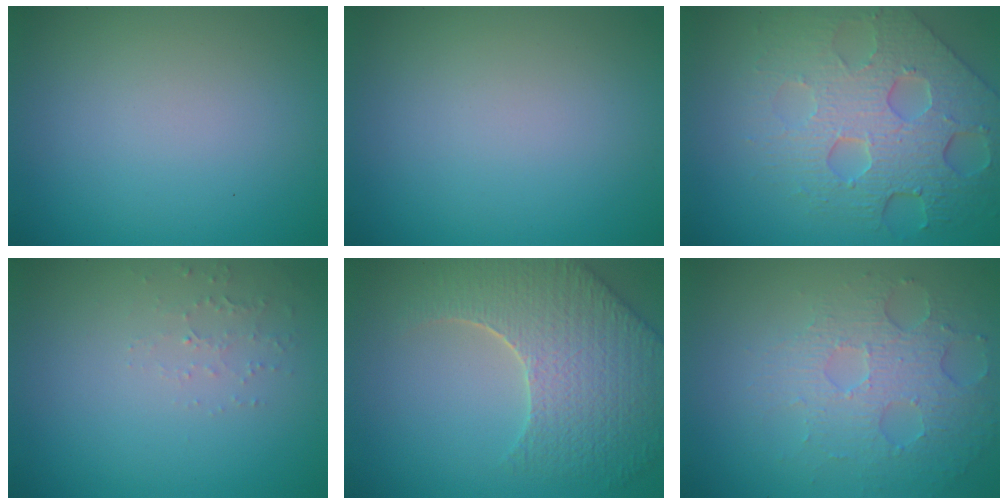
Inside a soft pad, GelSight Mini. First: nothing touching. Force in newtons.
{"total": 0.0}
{"total": 8.0, "press": 5.6, "slide": 5.8}
{"total": 1.3, "press": 1.3, "slide": 0.4}
{"total": 7.7, "press": 5.8, "slide": 5.1}
{"total": 4.3, "press": 3.0, "slide": 3.1}